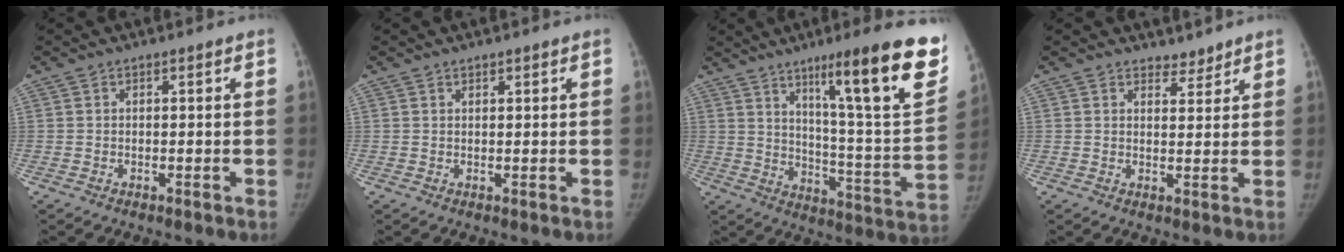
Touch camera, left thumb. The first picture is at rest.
{"total": 0.8, "force": [0.7, 0.2, 0.3], "torque": [-0.004, -0.004, 0.013]}
{"total": 25.7, "force": [14.1, 3.3, 21.2], "torque": [-0.282, -0.060, 0.217]}
{"total": 2.7, "force": [2.5, 1.0, 0.2], "torque": [0.015, -0.020, 0.036]}